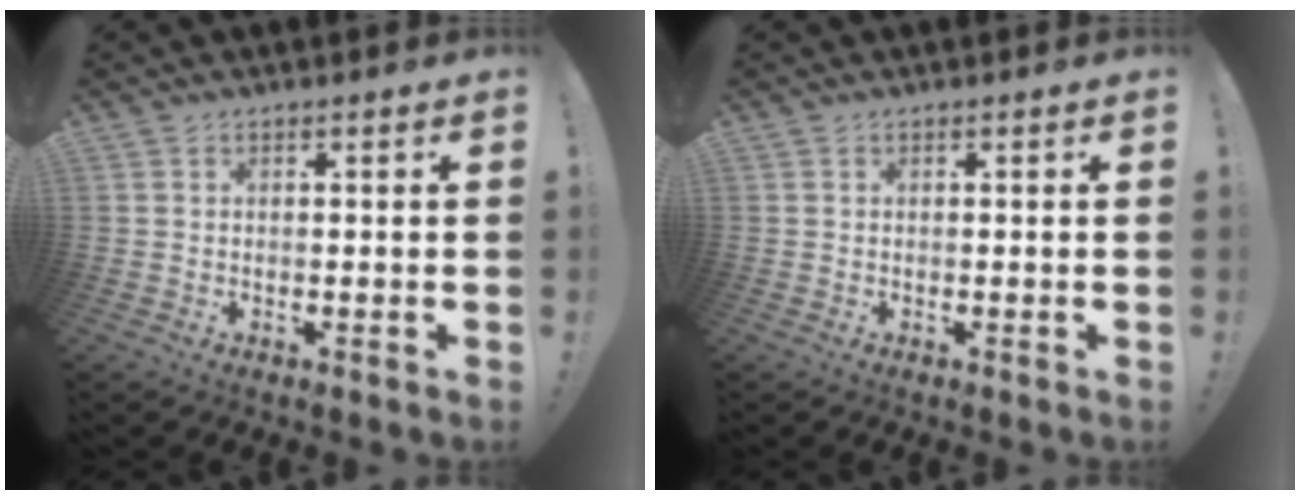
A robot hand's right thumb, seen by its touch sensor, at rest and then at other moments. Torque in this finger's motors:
{"motor_torque": [0.00, 0.00, 0.00, 0.00, 0.00]}